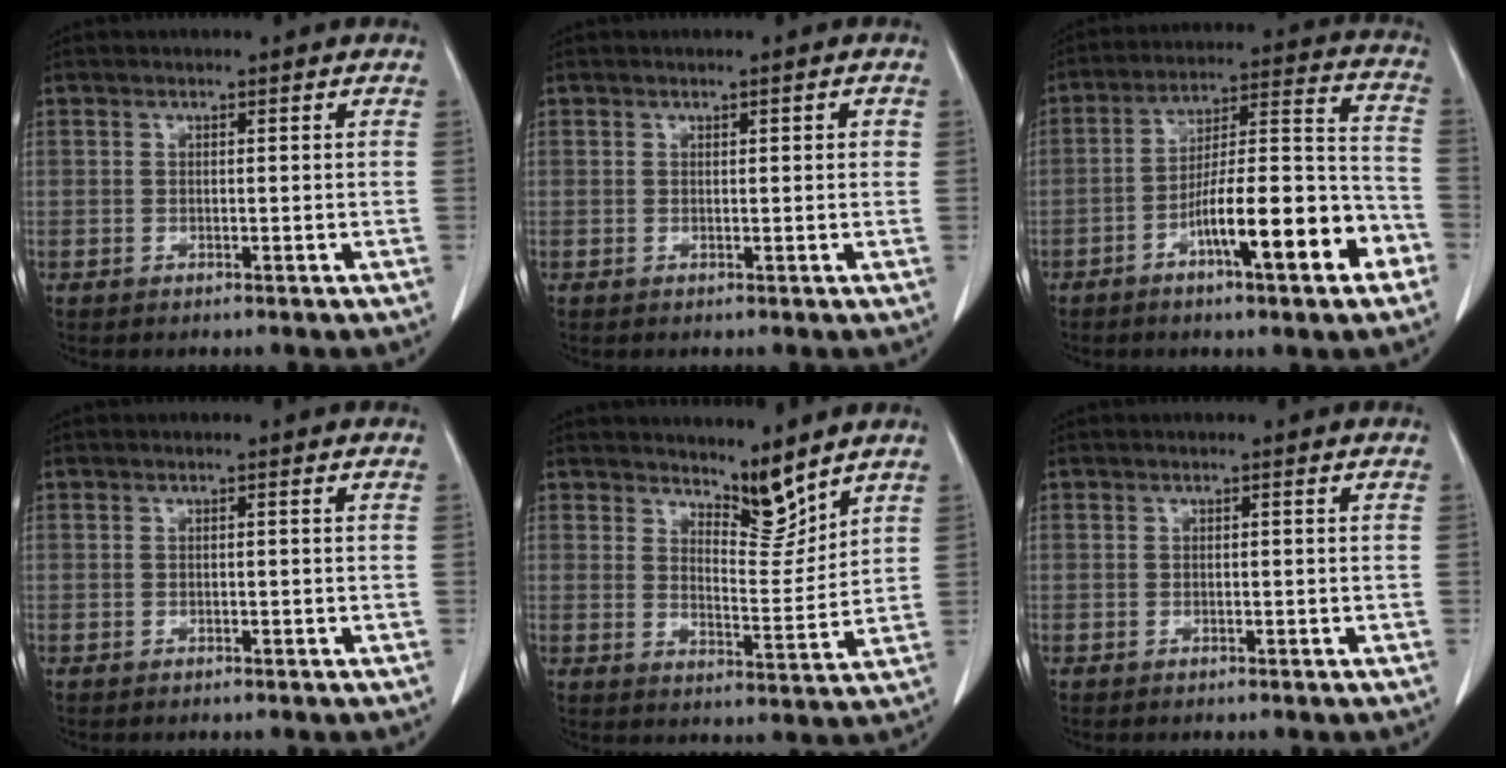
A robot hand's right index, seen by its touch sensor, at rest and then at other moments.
{"total": 1.6, "force": [0.5, 0.6, 1.4], "torque": [-0.019, 0.007, 0.006]}
{"total": 17.0, "force": [-7.6, 2.5, 15.0], "torque": [-0.238, 0.013, -0.118]}
{"total": 0.0}
{"total": 5.9, "force": [5.3, 1.1, 2.4], "torque": [-0.036, -0.015, 0.093]}
{"total": 0.0}